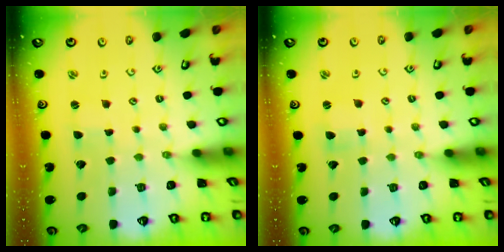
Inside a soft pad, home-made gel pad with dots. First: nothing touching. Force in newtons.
{"total": 1.6, "press": 1.6, "slide": 0.2}